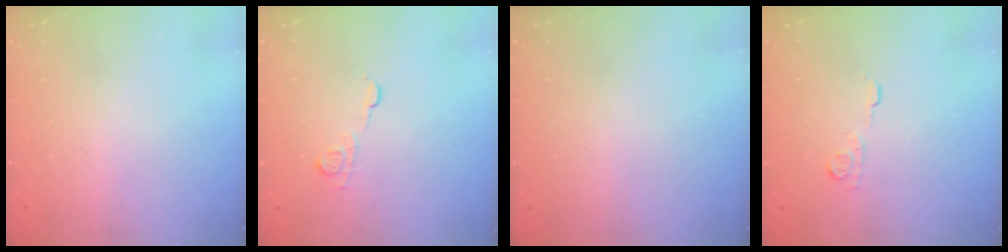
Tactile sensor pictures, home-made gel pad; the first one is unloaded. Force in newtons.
{"total": 7.0, "press": 7.0, "slide": 0.4}
{"total": 0.0}
{"total": 5.8, "press": 5.8, "slide": 0.6}